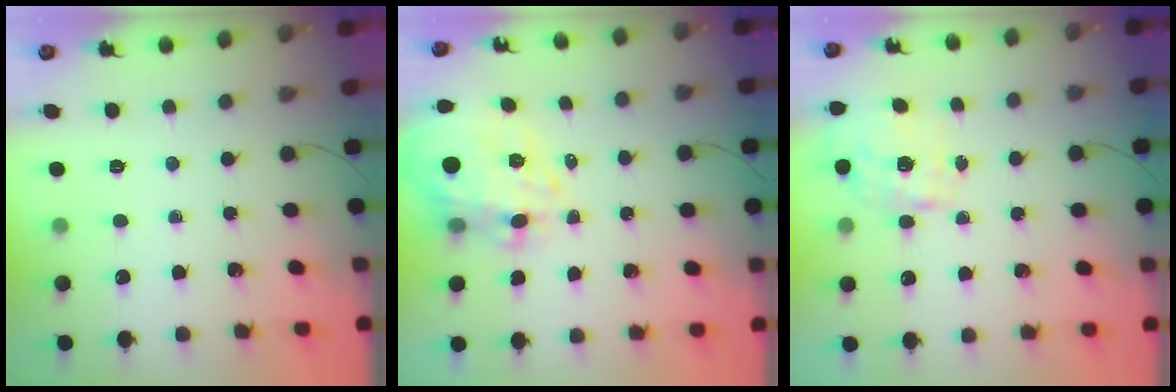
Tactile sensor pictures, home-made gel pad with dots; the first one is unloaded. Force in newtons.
{"total": 12.2, "press": 12.0, "slide": 2.2}
{"total": 2.2, "press": 2.2, "slide": 0.4}